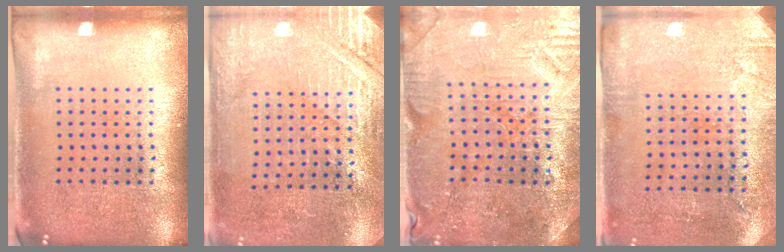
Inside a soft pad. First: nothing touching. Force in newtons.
{"total": 2.9, "press": 2.8, "slide": 0.7}
{"total": 1.2, "press": 1.1, "slide": 0.4}
{"total": 2.9, "press": 2.4, "slide": 1.7}